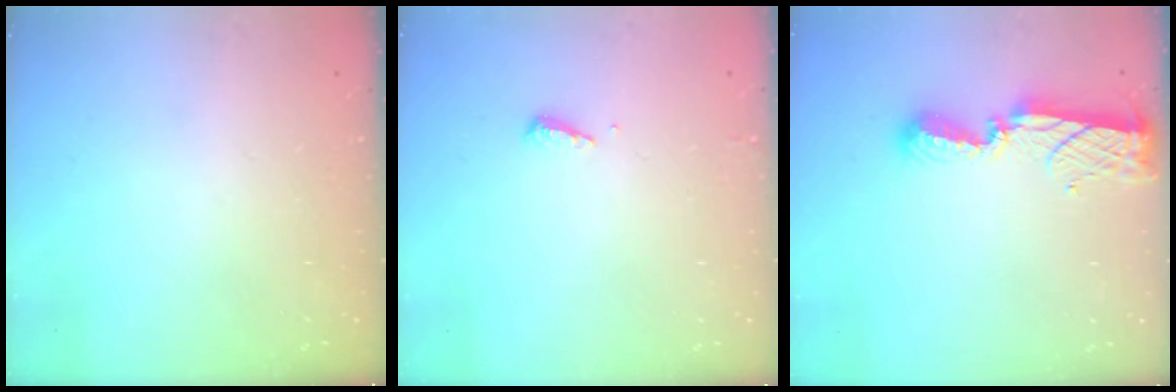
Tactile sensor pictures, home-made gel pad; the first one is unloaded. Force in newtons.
{"total": 5.1, "press": 5.1, "slide": 0.5}
{"total": 8.4, "press": 8.4, "slide": 0.8}